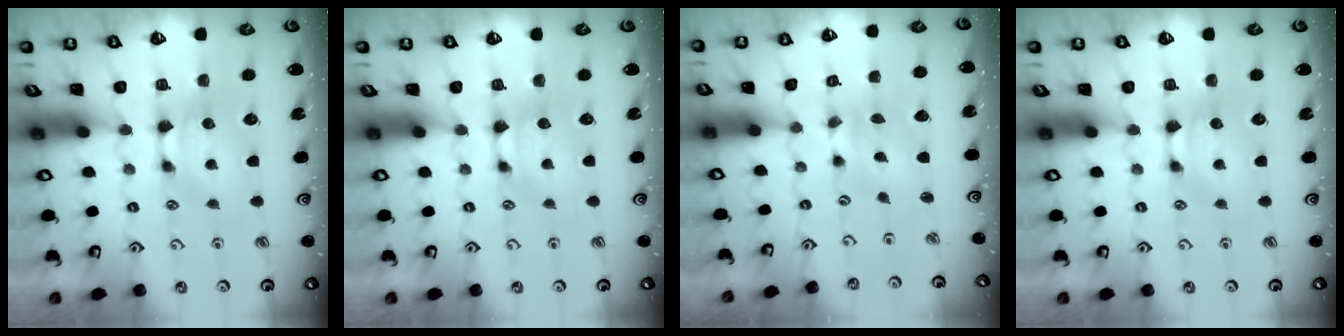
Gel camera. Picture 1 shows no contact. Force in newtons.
{"total": 0.0}
{"total": 1.5, "press": 1.0, "slide": 1.1}
{"total": 0.0}